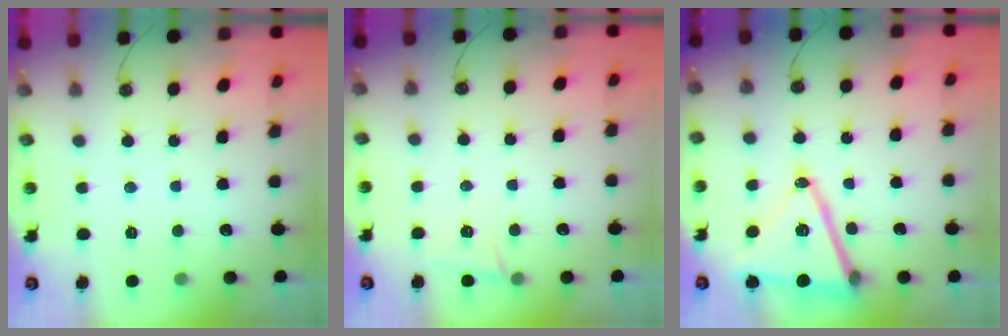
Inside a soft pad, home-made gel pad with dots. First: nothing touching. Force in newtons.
{"total": 4.5, "press": 3.7, "slide": 2.6}
{"total": 16.0, "press": 15.6, "slide": 3.6}